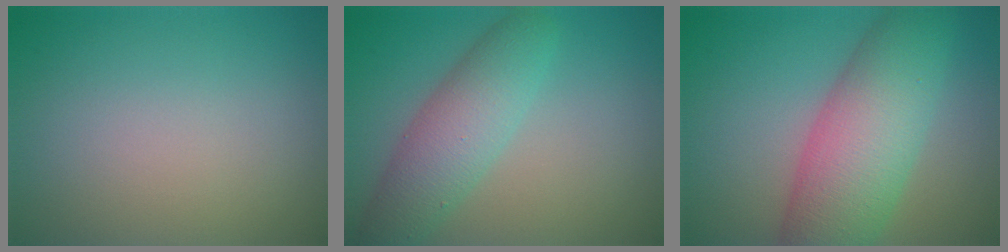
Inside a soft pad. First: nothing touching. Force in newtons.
{"total": 5.2, "press": 5.2, "slide": 0.2}
{"total": 9.0, "press": 9.0, "slide": 0.2}